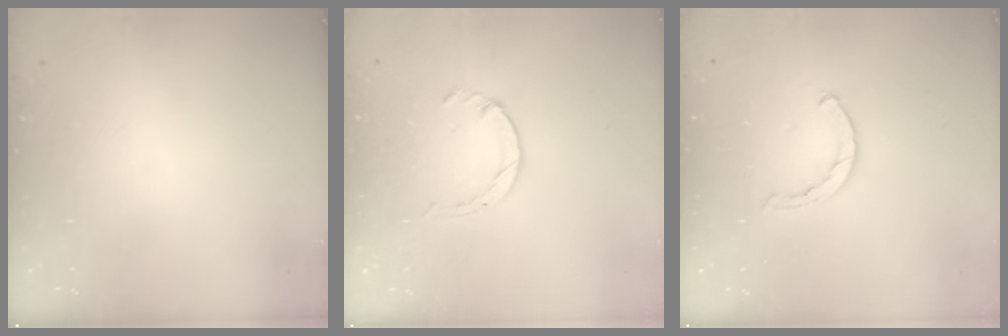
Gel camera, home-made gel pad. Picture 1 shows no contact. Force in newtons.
{"total": 1.7, "press": 1.7, "slide": 0.2}
{"total": 0.5, "press": 0.5, "slide": 0.2}